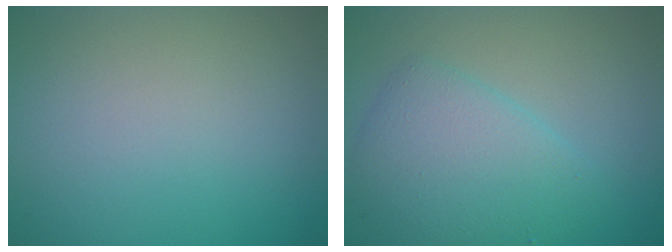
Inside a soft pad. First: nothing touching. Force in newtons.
{"total": 4.5, "press": 4.5, "slide": 0.1}